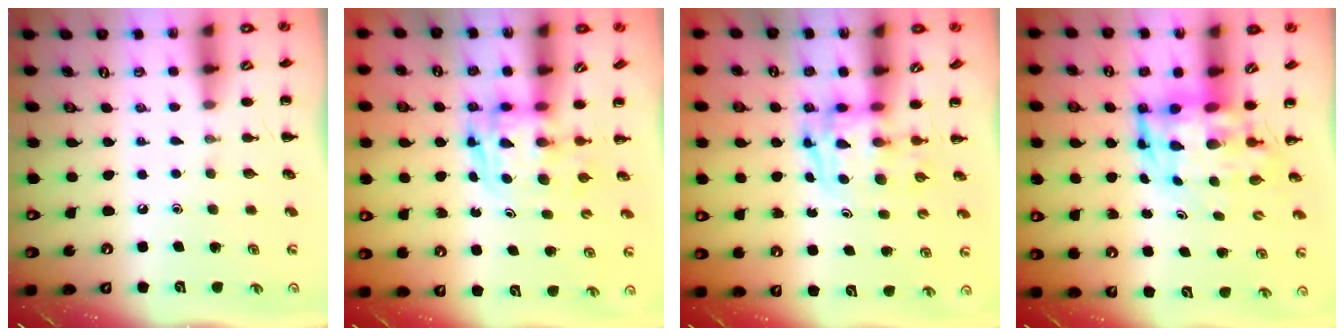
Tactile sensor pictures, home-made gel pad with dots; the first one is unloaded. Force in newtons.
{"total": 2.8, "press": 2.8, "slide": 0.2}
{"total": 3.4, "press": 3.4, "slide": 0.6}
{"total": 5.8, "press": 5.6, "slide": 1.7}